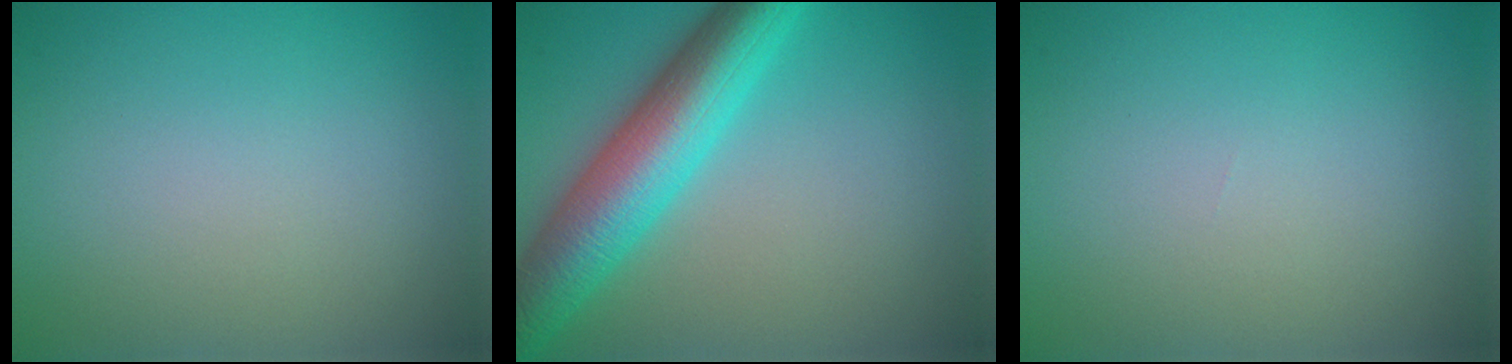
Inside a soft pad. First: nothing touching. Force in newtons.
{"total": 8.6, "press": 8.6, "slide": 0.1}
{"total": 0.0}